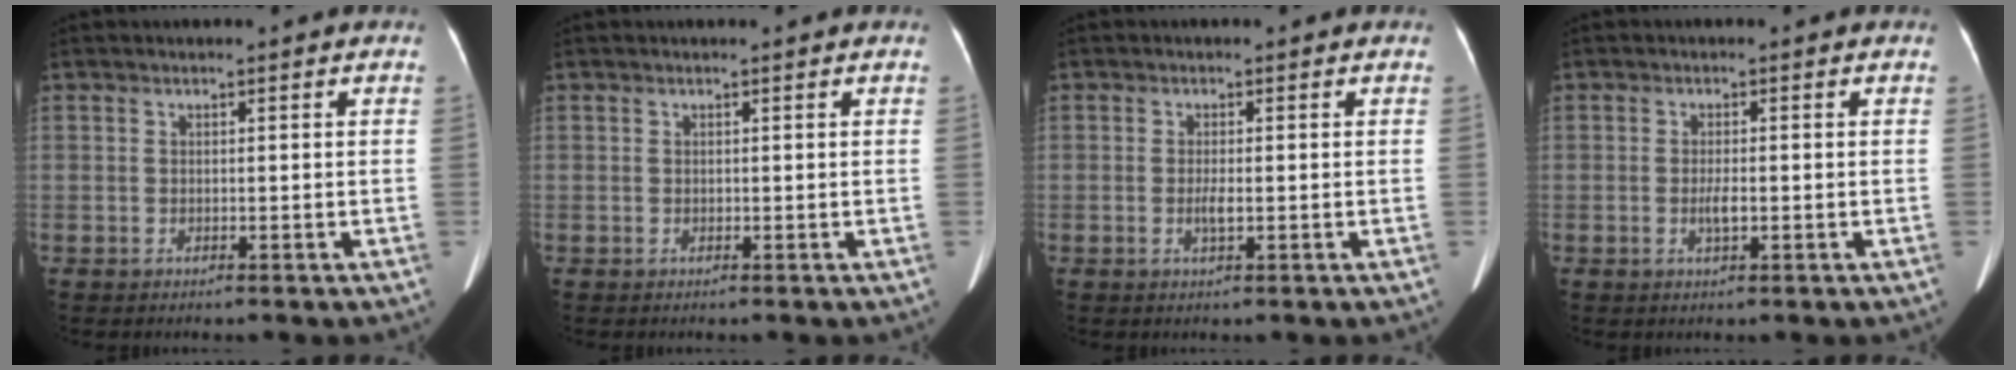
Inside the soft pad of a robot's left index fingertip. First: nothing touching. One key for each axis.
{"total": 0.0}
{"total": 1.5, "fx": -0.3, "fy": 0.3, "fz": 1.4, "tx": -0.030, "ty": -0.003, "tz": -0.005}
{"total": 1.8, "fx": -0.5, "fy": 0.4, "fz": 1.7, "tx": -0.035, "ty": -0.003, "tz": -0.008}